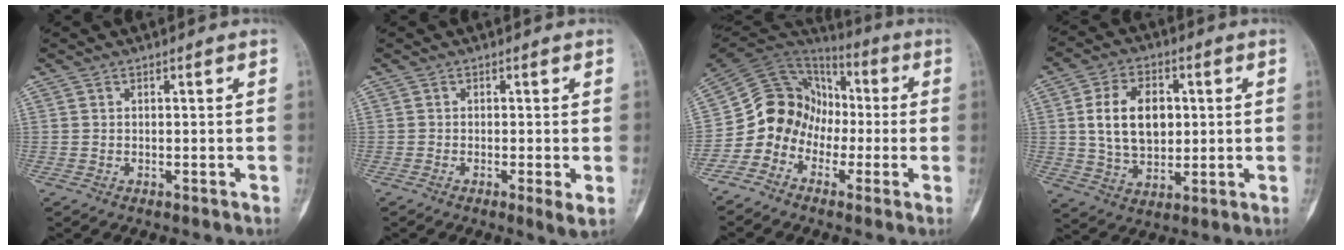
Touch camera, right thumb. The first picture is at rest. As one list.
[{"total": 2.4, "force": [-0.5, 0.3, 2.4], "torque": [-0.040, -0.009, -0.014]}, {"total": 12.9, "force": [-3.7, 11.4, 4.7], "torque": [-0.046, 0.078, -0.075]}, {"total": 12.7, "force": [1.9, 8.5, 9.2], "torque": [-0.136, -0.004, 0.039]}]